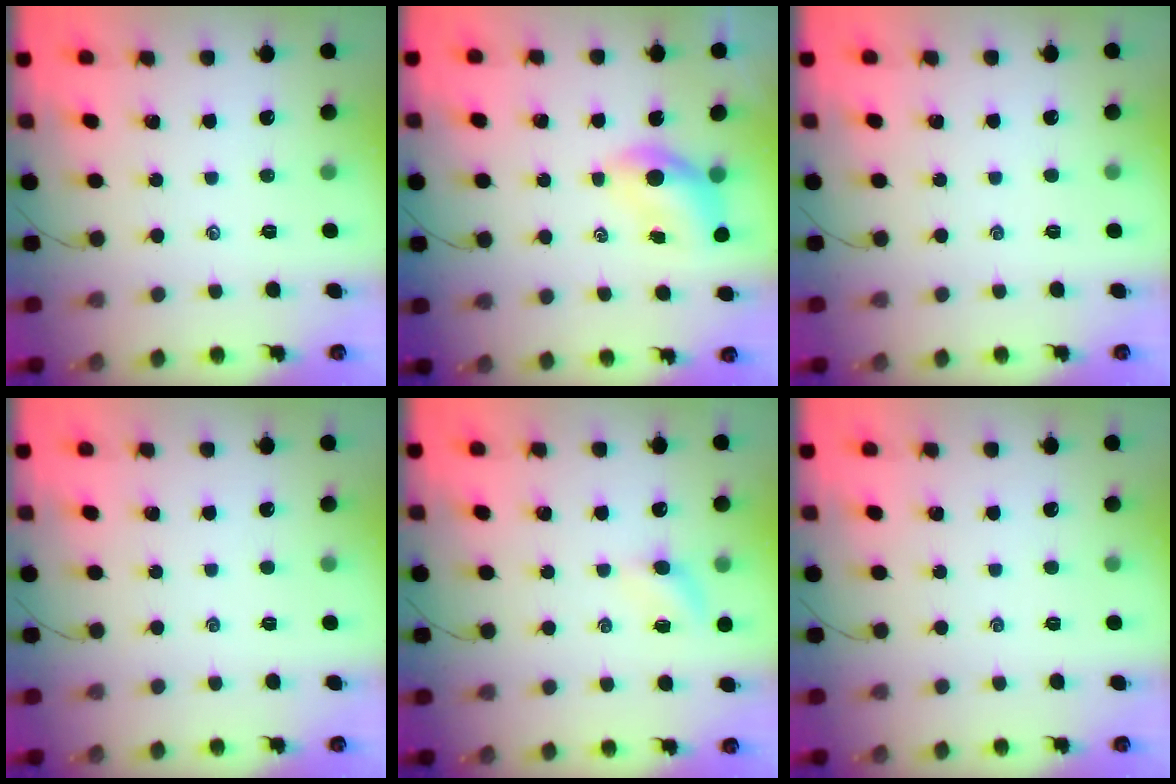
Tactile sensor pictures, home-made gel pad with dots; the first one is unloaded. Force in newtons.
{"total": 5.7, "press": 5.6, "slide": 0.9}
{"total": 0.0}
{"total": 0.0}
{"total": 5.3, "press": 5.1, "slide": 1.3}
{"total": 0.0}